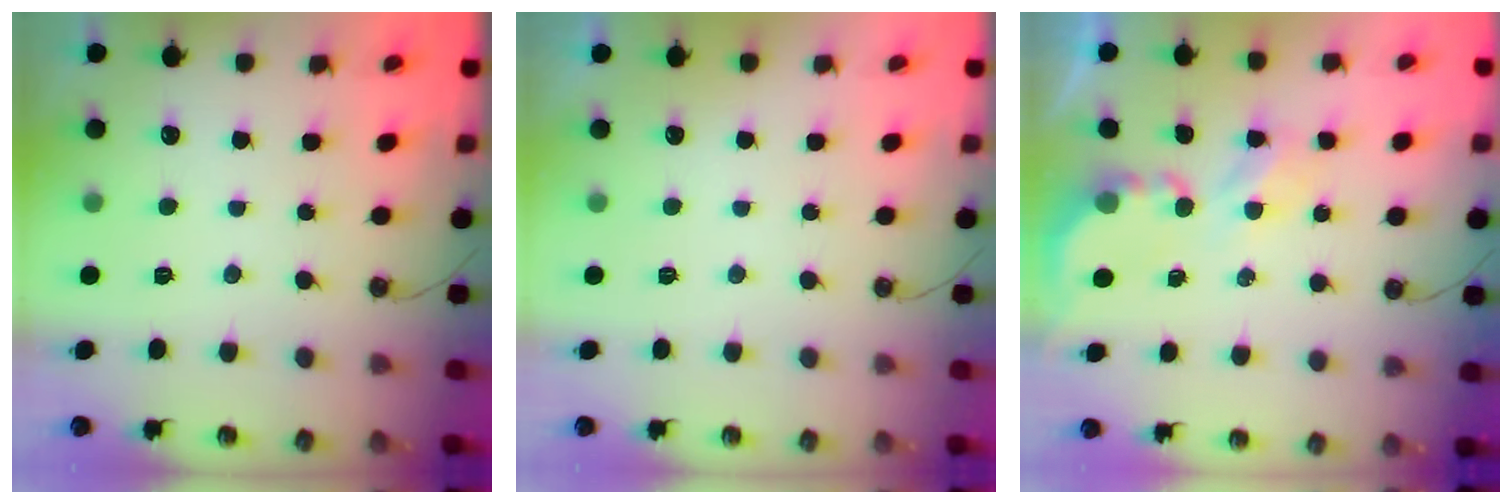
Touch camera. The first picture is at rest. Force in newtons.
{"total": 0.0}
{"total": 3.9, "press": 3.9, "slide": 0.1}